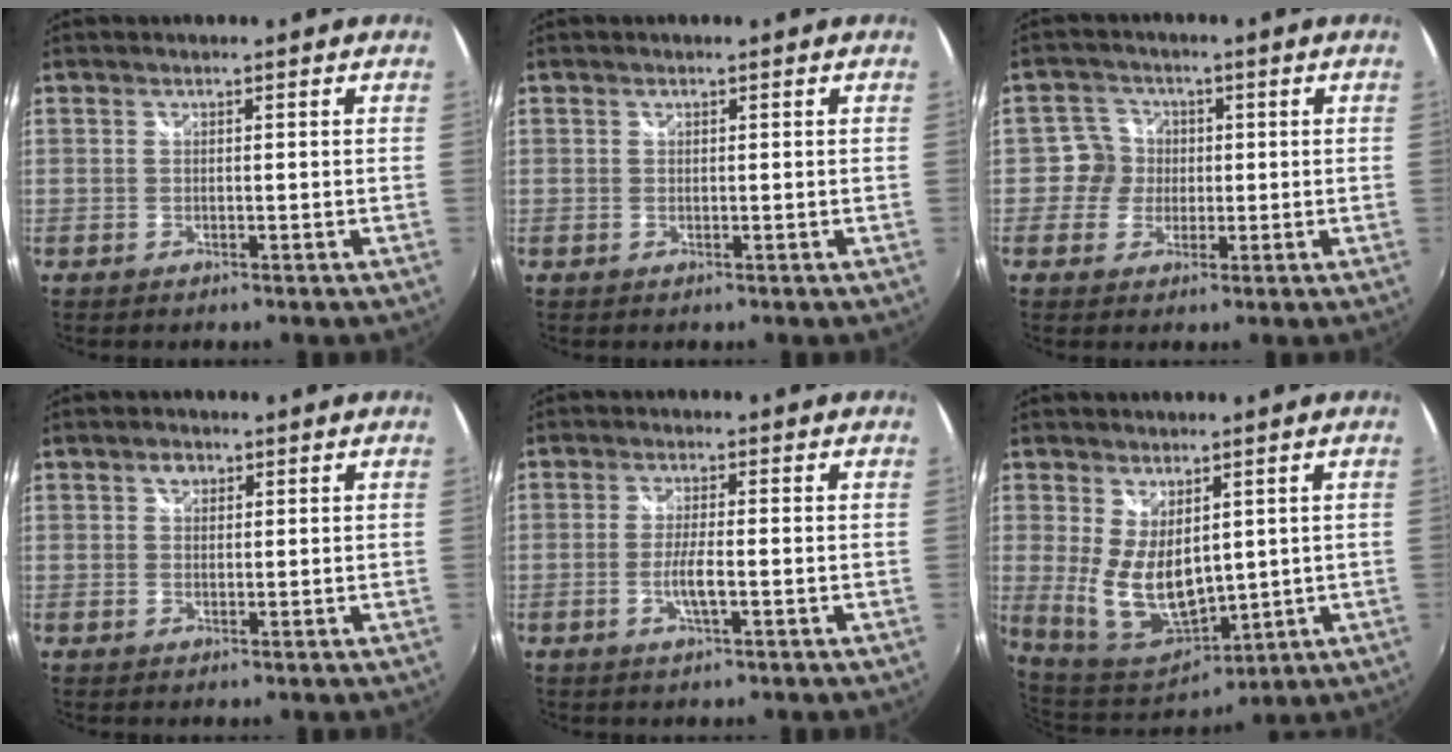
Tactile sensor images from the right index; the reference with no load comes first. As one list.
[{"total": 0.0}, {"total": 4.3, "force": [-0.2, 4.3, 0.1], "torque": [0.011, 0.007, -0.014]}, {"total": 1.8, "force": [0.8, 1.4, 0.8], "torque": [-0.011, 0.007, 0.012]}, {"total": 3.7, "force": [-1.2, 0.2, 3.5], "torque": [-0.069, -0.005, -0.023]}, {"total": 11.7, "force": [1.2, 6.6, 9.6], "torque": [-0.191, -0.020, 0.045]}]